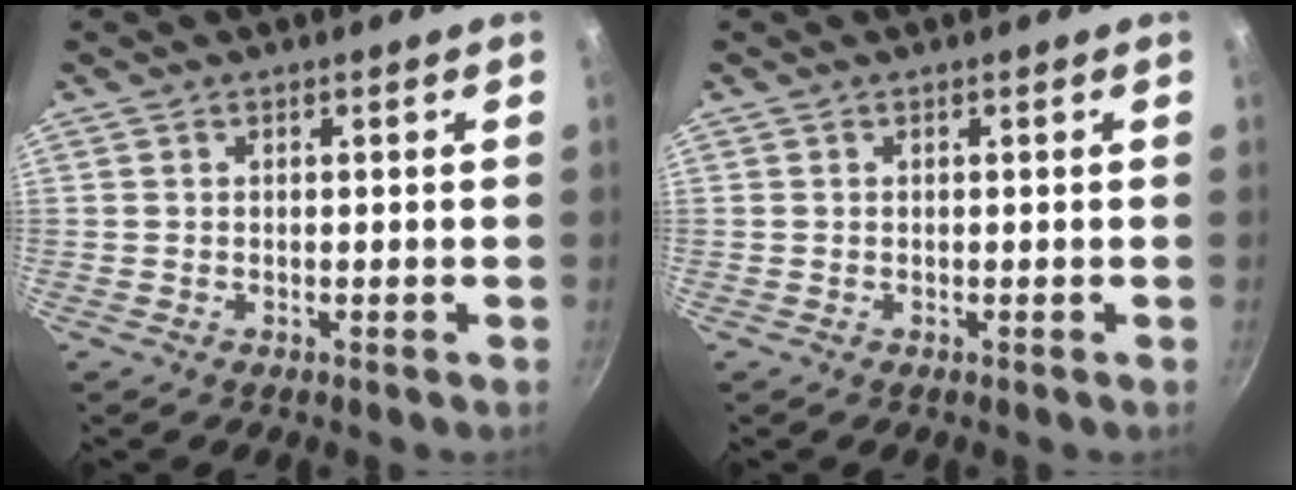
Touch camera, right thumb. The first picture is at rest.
{"total": 0.0}